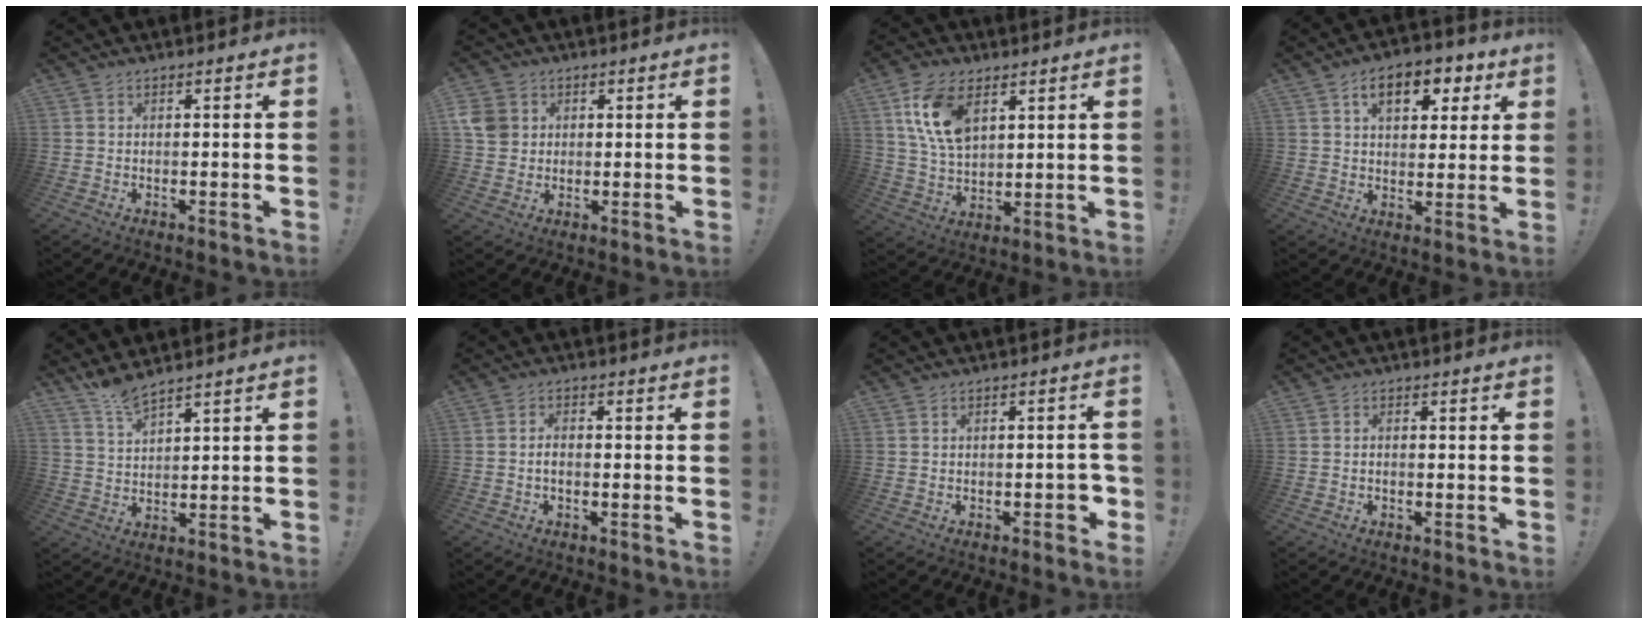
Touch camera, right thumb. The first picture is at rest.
{"total": 6.7, "force": [1.9, 5.9, 2.4], "torque": [-0.045, -0.002, 0.036]}
{"total": 14.1, "force": [6.4, 8.5, 9.2], "torque": [-0.182, -0.010, 0.122]}
{"total": 10.6, "force": [4.8, 6.4, 6.9], "torque": [-0.094, -0.013, 0.081]}
{"total": 5.7, "force": [5.0, 0.6, 2.5], "torque": [-0.045, -0.032, 0.087]}
{"total": 2.4, "force": [-0.5, 1.2, 2.0], "torque": [-0.036, 0.007, -0.009]}
{"total": 3.3, "force": [-1.3, 1.8, 2.4], "torque": [-0.024, 0.008, -0.021]}
{"total": 1.0, "force": [-0.4, 0.5, 0.7], "torque": [-0.012, 0.003, -0.008]}